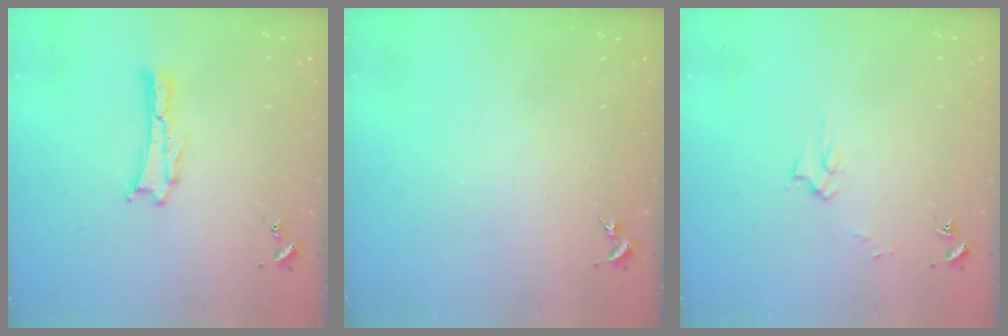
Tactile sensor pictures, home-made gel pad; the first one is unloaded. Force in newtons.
{"total": 0.0}
{"total": 2.6, "press": 2.6, "slide": 0.3}